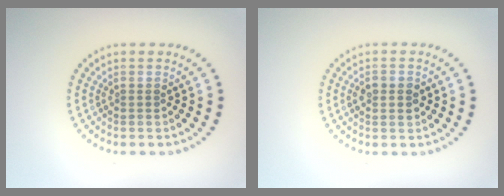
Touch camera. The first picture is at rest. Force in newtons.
{"total": 2.4, "press": 2.4, "slide": 0.1}